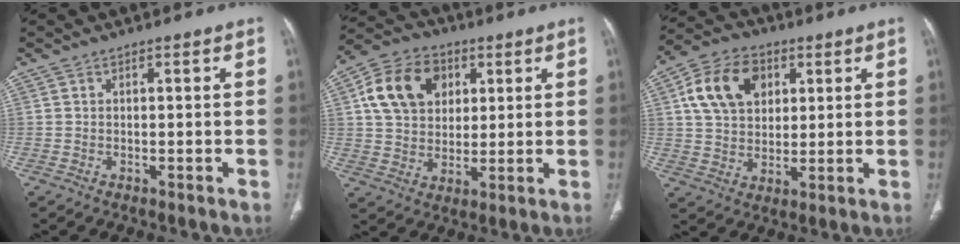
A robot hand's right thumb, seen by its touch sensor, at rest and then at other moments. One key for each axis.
{"total": 14.4, "fx": 4.6, "fy": 10.8, "fz": 8.3, "tx": -0.129, "ty": 0.003, "tz": 0.076}
{"total": 13.6, "fx": 4.5, "fy": 9.7, "fz": 8.4, "tx": -0.130, "ty": 0.003, "tz": 0.077}